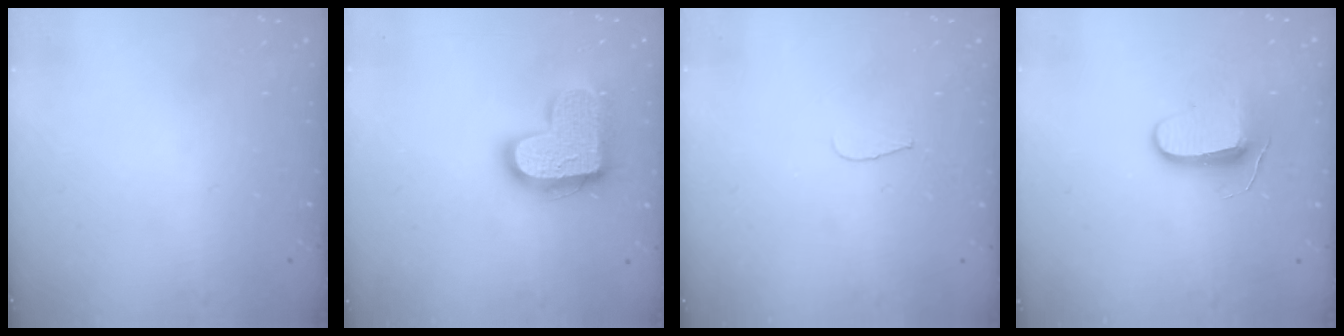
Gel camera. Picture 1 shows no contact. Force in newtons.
{"total": 17.3, "press": 17.3, "slide": 1.1}
{"total": 4.3, "press": 4.2, "slide": 0.4}
{"total": 8.7, "press": 8.7, "slide": 0.7}